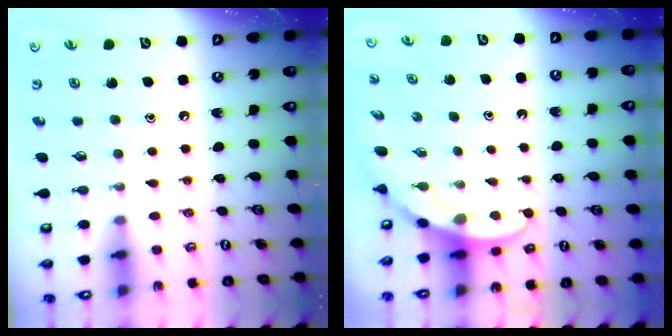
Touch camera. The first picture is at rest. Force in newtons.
{"total": 3.8, "press": 3.8, "slide": 0.3}